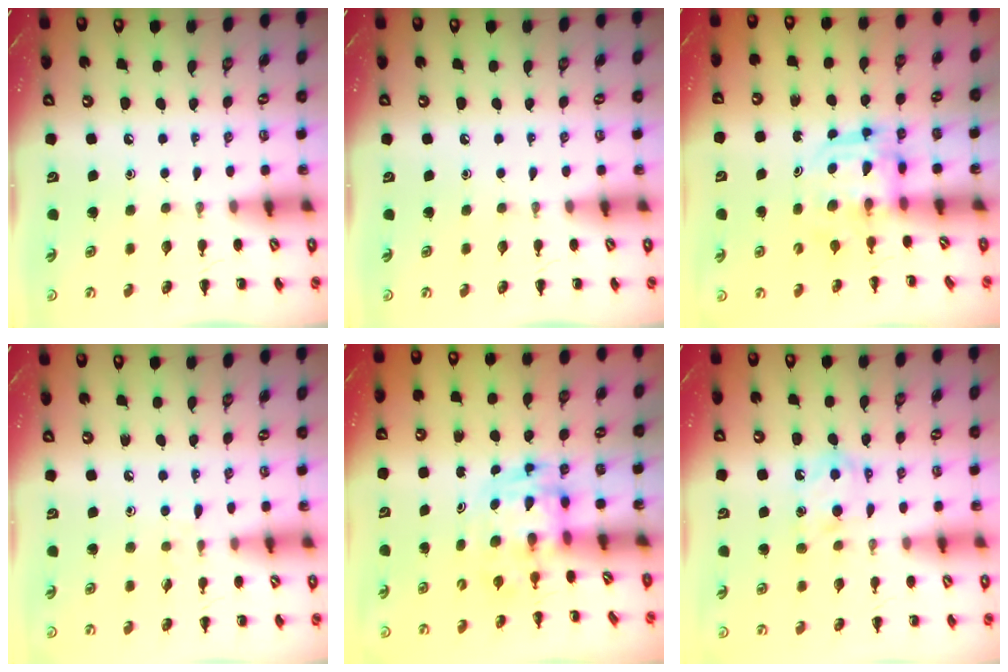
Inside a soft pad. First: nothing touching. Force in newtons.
{"total": 0.0}
{"total": 3.1, "press": 3.1, "slide": 0.2}
{"total": 3.8, "press": 3.4, "slide": 1.5}
{"total": 3.3, "press": 3.2, "slide": 0.6}
{"total": 6.9, "press": 6.9, "slide": 0.7}